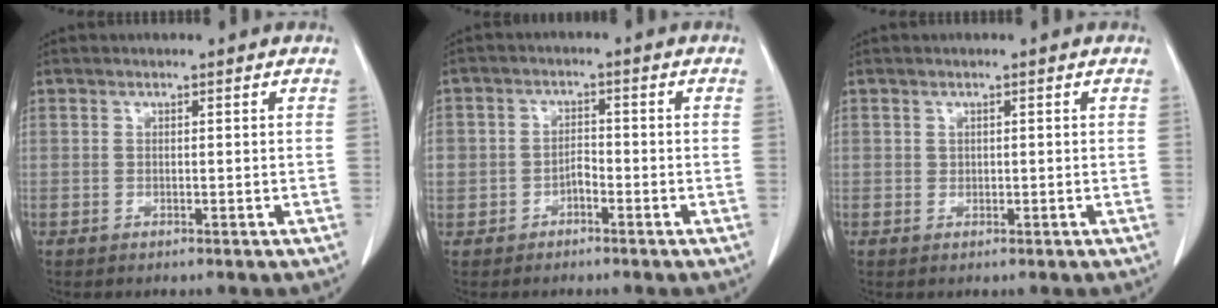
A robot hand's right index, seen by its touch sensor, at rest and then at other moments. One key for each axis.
{"total": 3.1, "fx": -1.4, "fy": 2.5, "fz": 1.3, "tx": -0.020, "ty": 0.011, "tz": -0.024}
{"total": 0.5, "fx": 0.2, "fy": 0.4, "fz": 0.1, "tx": 0.004, "ty": 0.003, "tz": 0.003}